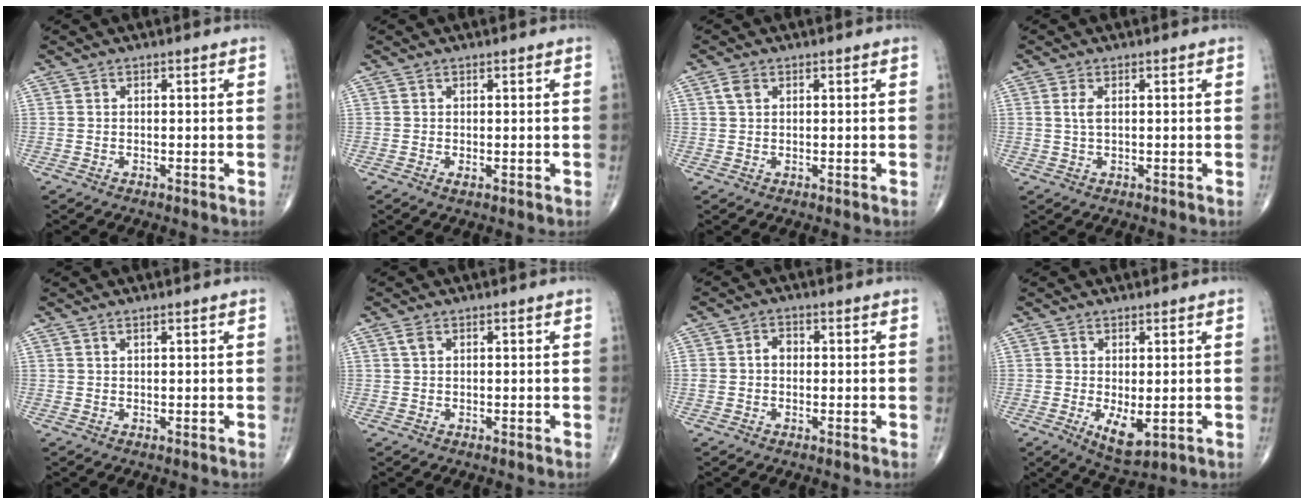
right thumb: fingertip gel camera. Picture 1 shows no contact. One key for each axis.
{"total": 0.7, "fx": 0.0, "fy": 0.3, "fz": 0.6, "tx": -0.010, "ty": -0.003, "tz": 0.001}
{"total": 2.0, "fx": 0.8, "fy": 1.3, "fz": 1.3, "tx": -0.026, "ty": 0.006, "tz": 0.017}
{"total": 2.0, "fx": 0.5, "fy": 0.8, "fz": 1.7, "tx": -0.041, "ty": 0.004, "tz": 0.014}
{"total": 0.6, "fx": 0.5, "fy": 0.1, "fz": 0.4, "tx": -0.009, "ty": 0.000, "tz": 0.010}
{"total": 1.2, "fx": 0.6, "fy": 0.7, "fz": 0.9, "tx": -0.021, "ty": 0.008, "tz": 0.013}
{"total": 2.7, "fx": 0.0, "fy": 2.1, "fz": 1.7, "tx": -0.025, "ty": 0.011, "tz": -0.002}
{"total": 5.5, "fx": -0.8, "fy": 2.4, "fz": 4.9, "tx": -0.076, "ty": -0.017, "tz": -0.001}